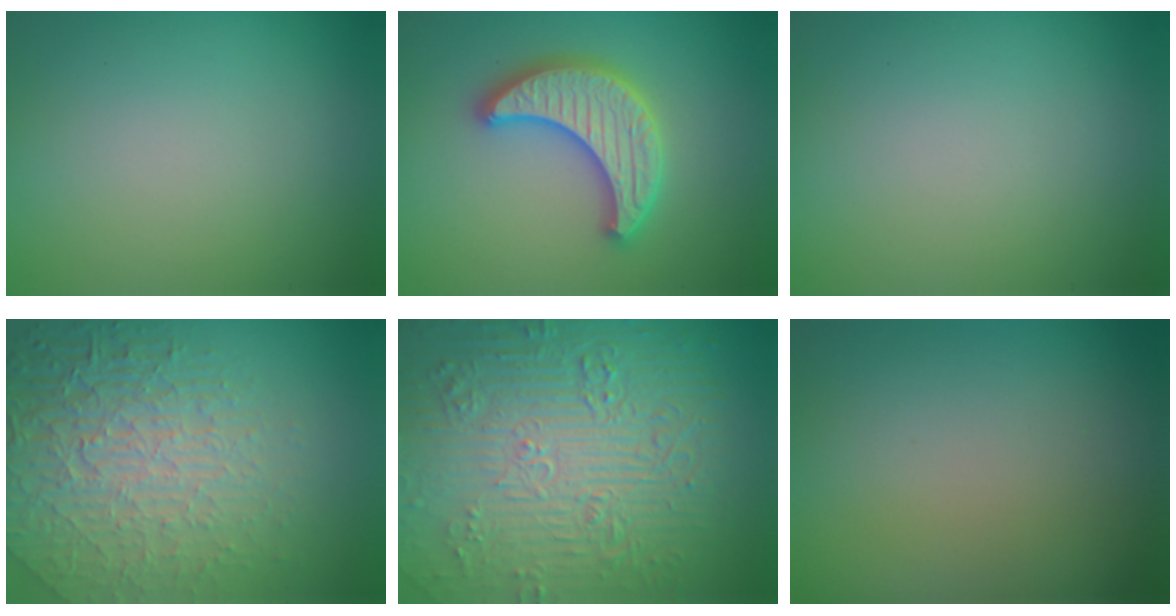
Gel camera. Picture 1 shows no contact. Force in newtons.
{"total": 5.4, "press": 5.3, "slide": 1.0}
{"total": 0.0}
{"total": 9.0, "press": 6.1, "slide": 6.6}
{"total": 11.9, "press": 7.8, "slide": 8.9}
{"total": 0.0}